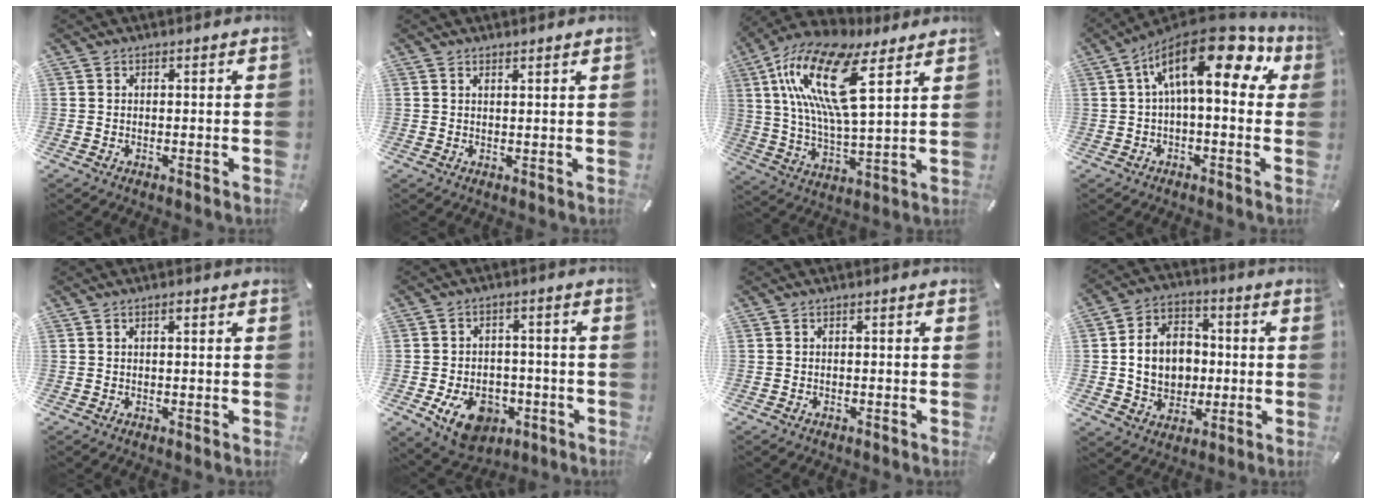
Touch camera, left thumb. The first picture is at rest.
{"total": 1.1, "force": [1.0, -0.2, 0.3], "torque": [-0.005, -0.004, 0.020]}
{"total": 20.3, "force": [9.8, 7.0, 16.4], "torque": [-0.350, -0.033, 0.157]}
{"total": 18.1, "force": [6.2, 8.0, 15.1], "torque": [-0.256, -0.042, 0.099]}
{"total": 1.0, "force": [0.4, 0.2, 0.9], "torque": [-0.019, 0.002, 0.006]}
{"total": 11.0, "force": [-4.7, 7.6, 6.5], "torque": [-0.103, 0.027, -0.078]}
{"total": 0.8, "force": [-0.6, 0.3, 0.4], "torque": [-0.009, 0.000, -0.011]}
{"total": 11.6, "force": [-0.4, 9.9, 6.0], "torque": [-0.118, 0.020, -0.001]}